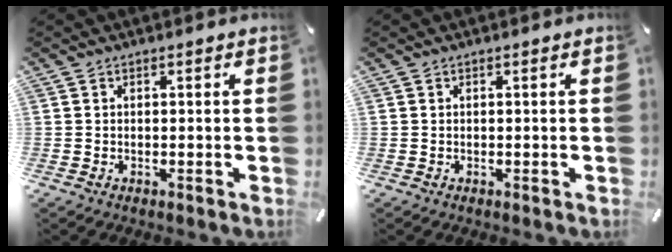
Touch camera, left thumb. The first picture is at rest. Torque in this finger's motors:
{"motor_torque": [-0.03, -0.01, 0.04, -0.05, 0.00]}